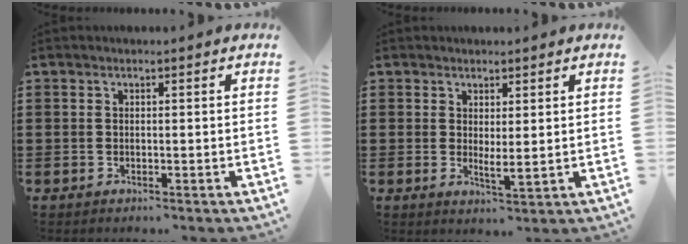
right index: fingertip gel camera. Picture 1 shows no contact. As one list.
[{"total": 1.8, "force": [1.1, 0.3, 1.4], "torque": [-0.029, -0.002, 0.021]}]